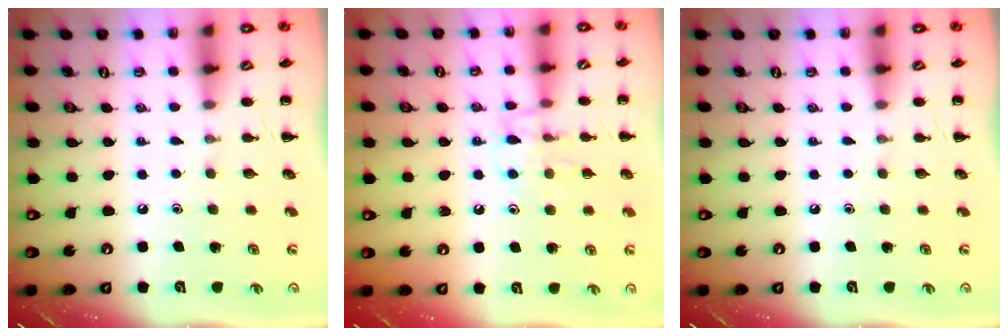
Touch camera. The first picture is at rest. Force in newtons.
{"total": 9.6, "press": 9.6, "slide": 0.6}
{"total": 0.0}